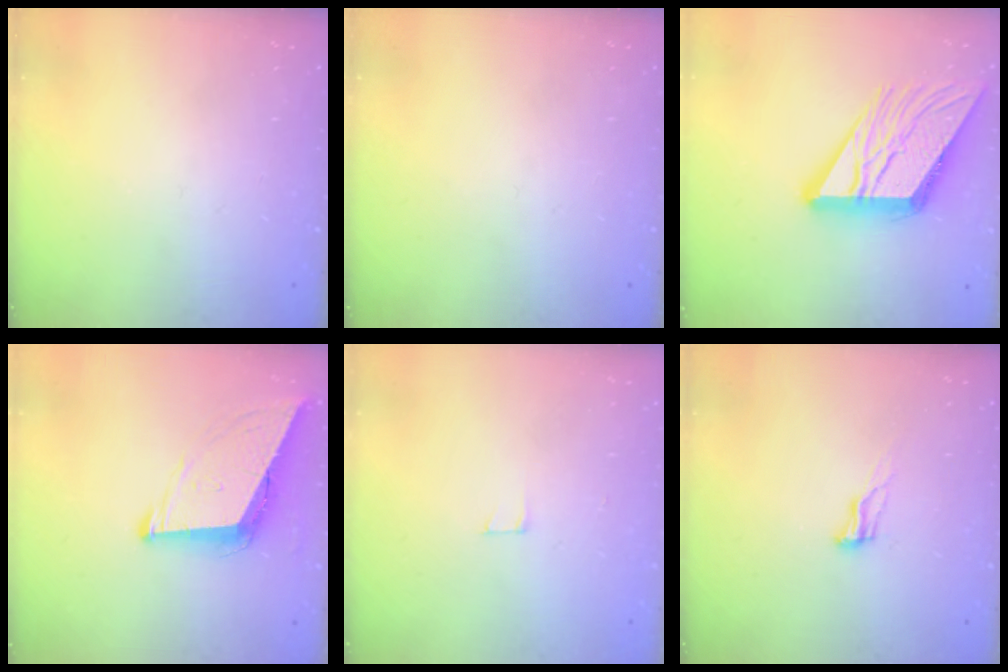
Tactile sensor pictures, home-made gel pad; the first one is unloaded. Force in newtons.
{"total": 0.0}
{"total": 20.0, "press": 19.8, "slide": 2.2}
{"total": 8.7, "press": 8.4, "slide": 2.4}
{"total": 2.5, "press": 2.5, "slide": 0.2}
{"total": 8.0, "press": 7.7, "slide": 2.0}